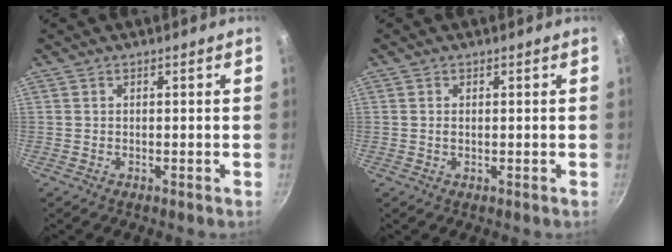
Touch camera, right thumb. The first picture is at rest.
{"total": 0.6, "force": [0.2, 0.3, 0.4], "torque": [-0.009, -0.001, 0.003]}